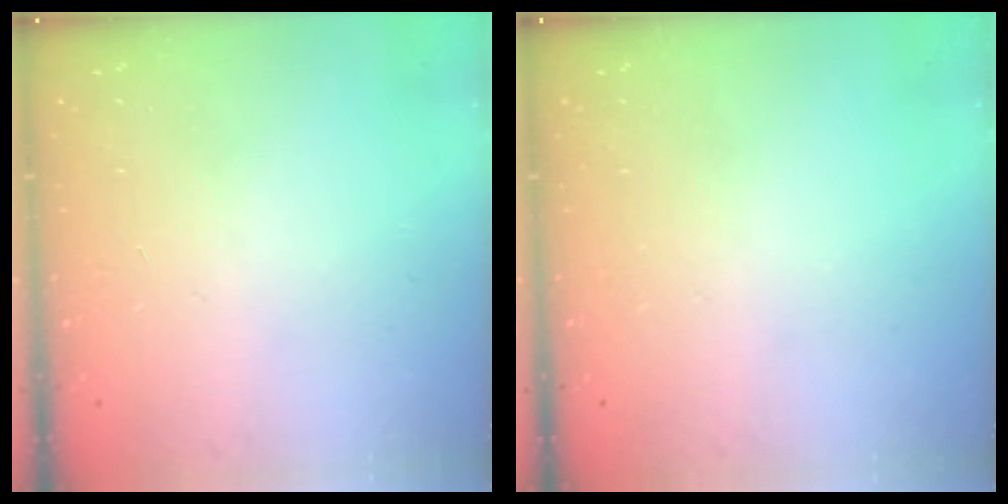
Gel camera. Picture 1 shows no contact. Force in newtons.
{"total": 0.0}